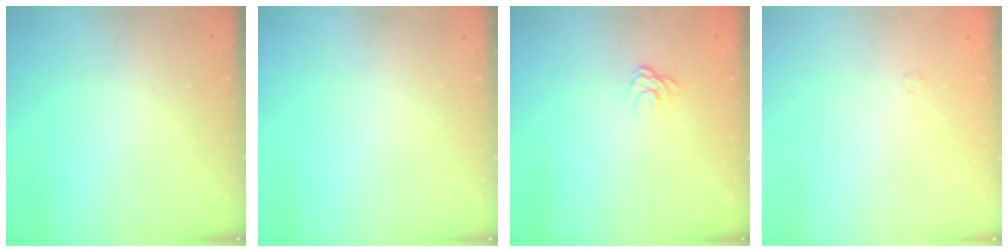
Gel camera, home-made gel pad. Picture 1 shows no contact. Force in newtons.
{"total": 0.0}
{"total": 5.1, "press": 4.9, "slide": 1.3}
{"total": 1.7, "press": 1.2, "slide": 1.1}